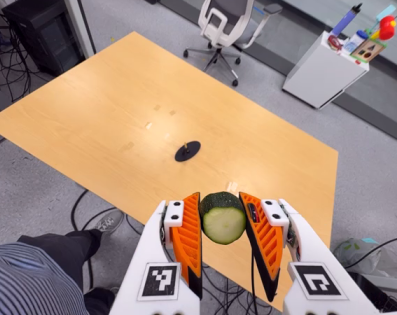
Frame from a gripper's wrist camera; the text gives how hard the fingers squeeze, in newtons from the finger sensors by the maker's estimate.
{"total": 10.0, "left": 9.1, "right": 10.8}